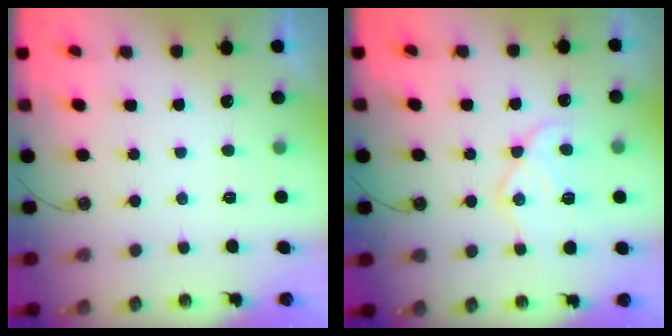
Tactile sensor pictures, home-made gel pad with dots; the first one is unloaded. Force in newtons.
{"total": 14.9, "press": 14.9, "slide": 1.4}